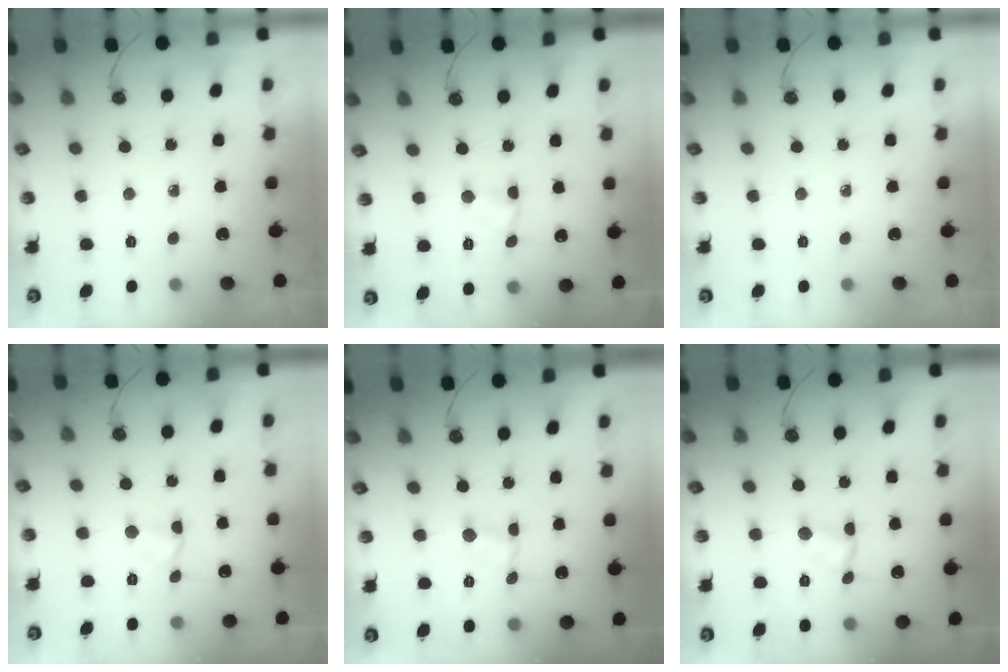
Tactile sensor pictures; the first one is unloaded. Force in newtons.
{"total": 1.8, "press": 1.8, "slide": 0.2}
{"total": 0.0}
{"total": 2.8, "press": 2.8, "slide": 0.5}
{"total": 0.5, "press": 0.5, "slide": 0.1}
{"total": 1.5, "press": 1.5, "slide": 0.2}